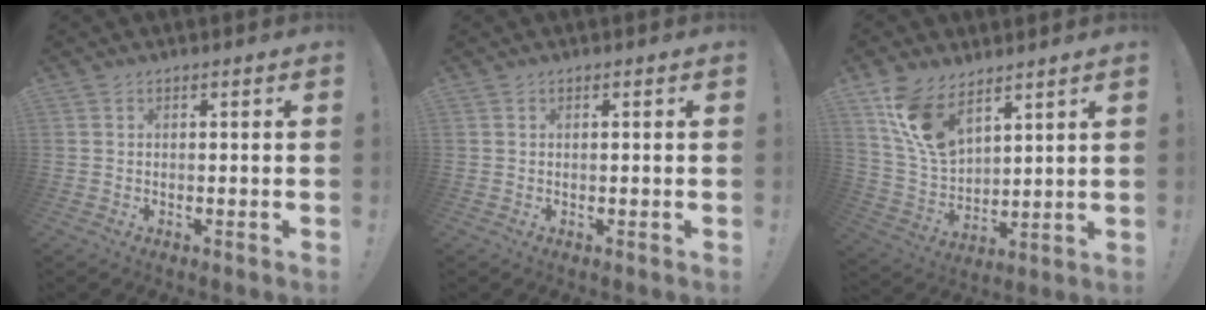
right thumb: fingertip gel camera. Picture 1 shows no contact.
{"total": 0.0}
{"total": 13.4, "force": [9.1, 6.8, 7.2], "torque": [-0.136, -0.049, 0.179]}